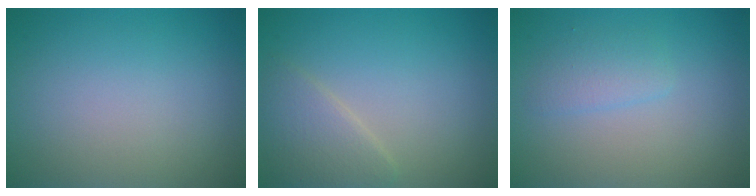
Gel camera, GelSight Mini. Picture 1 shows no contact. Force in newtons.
{"total": 2.8, "press": 2.8, "slide": 0.3}
{"total": 1.5, "press": 1.5, "slide": 0.0}